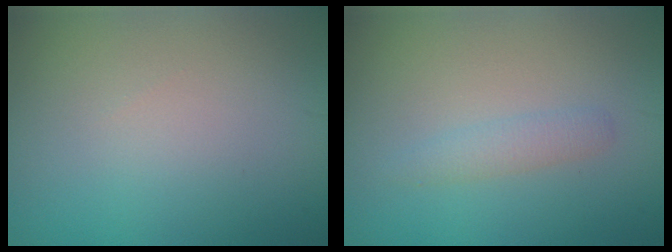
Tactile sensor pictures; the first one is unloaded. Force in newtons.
{"total": 1.3, "press": 1.3, "slide": 0.0}